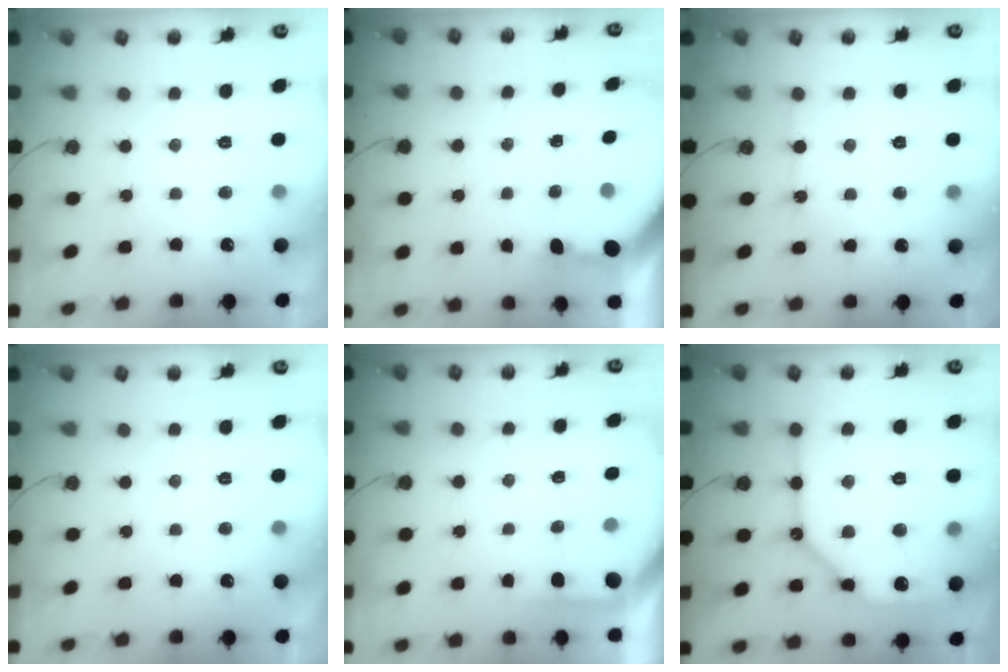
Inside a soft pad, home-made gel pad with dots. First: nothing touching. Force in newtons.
{"total": 3.1, "press": 3.1, "slide": 0.4}
{"total": 2.9, "press": 2.9, "slide": 0.5}
{"total": 0.0}
{"total": 1.7, "press": 1.7, "slide": 0.2}
{"total": 17.7, "press": 17.6, "slide": 2.0}